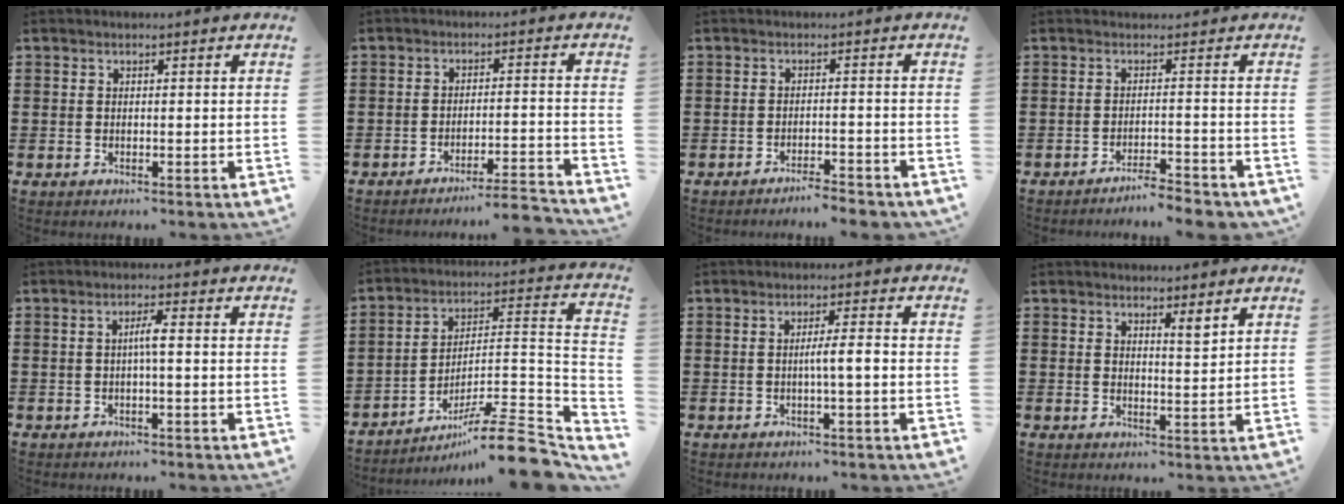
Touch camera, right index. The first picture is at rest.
{"total": 3.9, "force": [-3.6, -0.4, 1.4], "torque": [-0.025, -0.011, -0.074]}
{"total": 2.3, "force": [-2.3, -0.1, 0.6], "torque": [-0.014, 0.000, -0.047]}
{"total": 2.0, "force": [-1.9, -0.2, 0.5], "torque": [-0.014, 0.001, -0.040]}
{"total": 2.4, "force": [-0.3, 0.1, 2.3], "torque": [-0.045, 0.000, -0.008]}
{"total": 10.4, "force": [-8.3, 0.6, 6.3], "torque": [-0.091, 0.014, -0.164]}
{"total": 3.1, "force": [-0.6, 0.3, 3.0], "torque": [-0.053, 0.000, -0.013]}
{"total": 2.4, "force": [2.0, 0.3, 1.3], "torque": [-0.018, -0.002, 0.034]}